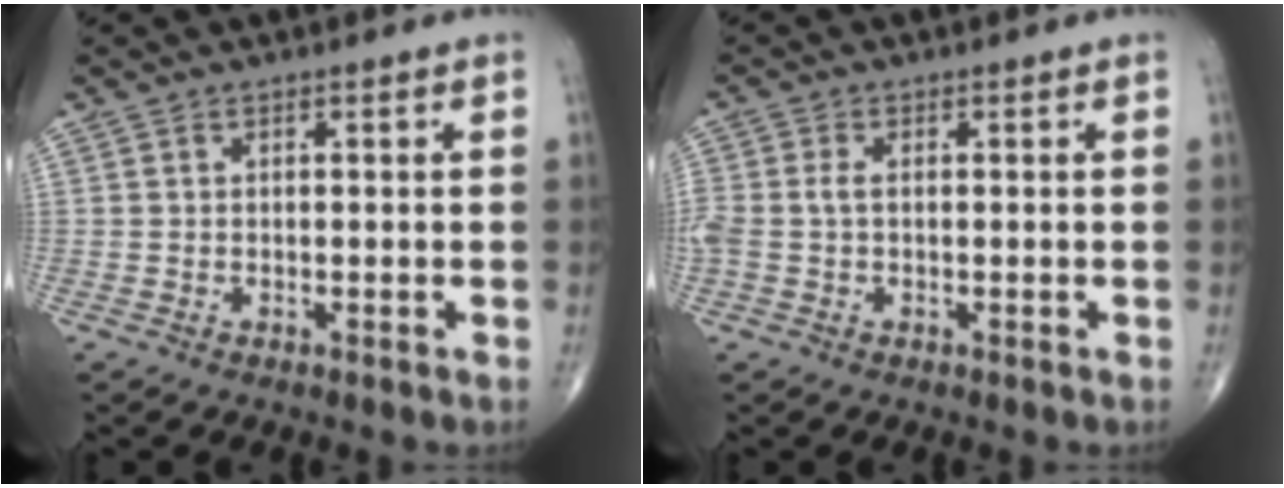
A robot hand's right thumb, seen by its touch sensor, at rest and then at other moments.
{"total": 3.3, "force": [-0.1, 2.0, 2.6], "torque": [-0.078, 0.008, -0.003]}